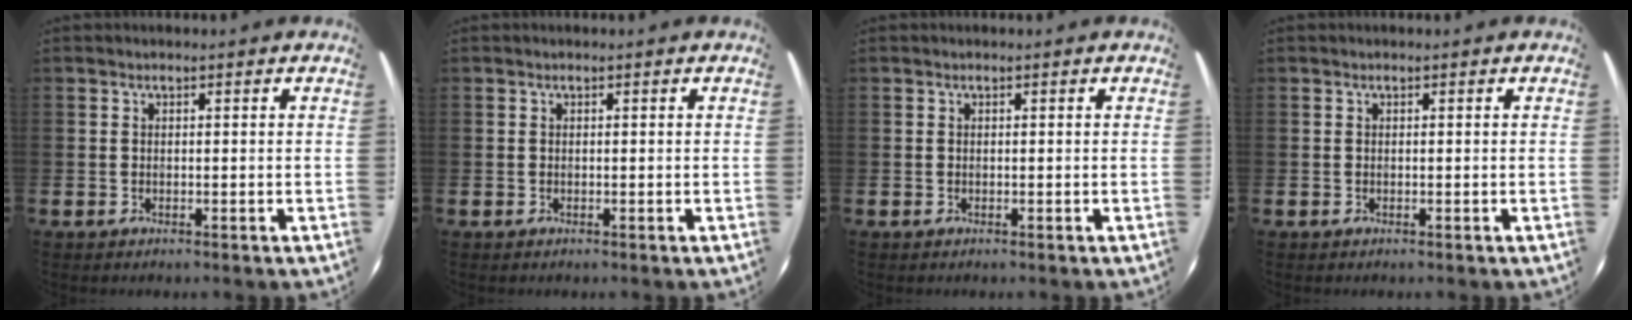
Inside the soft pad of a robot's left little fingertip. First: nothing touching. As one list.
[{"total": 0.0}, {"total": 0.0}, {"total": 0.0}]